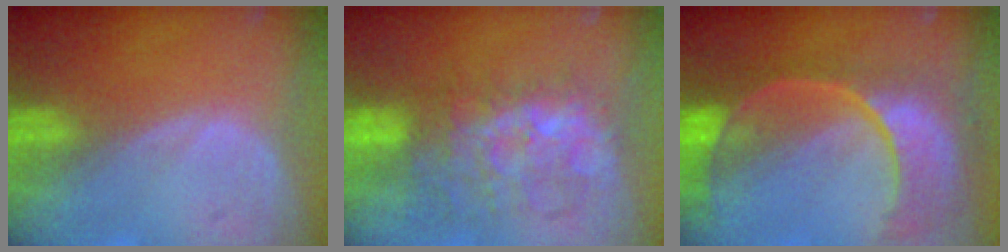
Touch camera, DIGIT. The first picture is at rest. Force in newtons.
{"total": 9.0, "press": 9.0, "slide": 0.9}
{"total": 11.1, "press": 9.4, "slide": 6.0}